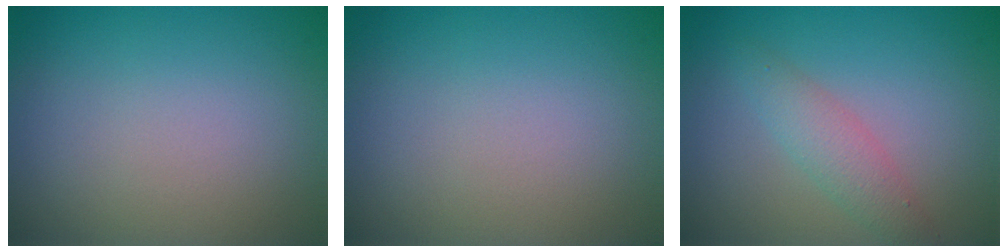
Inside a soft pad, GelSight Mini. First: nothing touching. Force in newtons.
{"total": 0.0}
{"total": 2.3, "press": 2.3, "slide": 0.1}